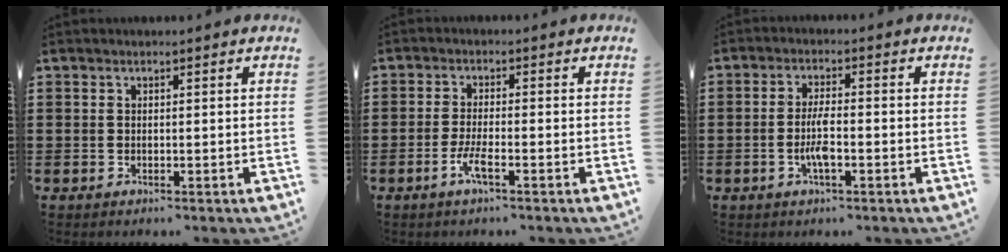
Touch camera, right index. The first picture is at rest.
{"total": 3.5, "force": [-1.8, 0.4, 3.0], "torque": [-0.065, -0.007, -0.036]}
{"total": 4.2, "force": [-1.2, 1.0, 3.9], "torque": [-0.089, -0.003, -0.031]}